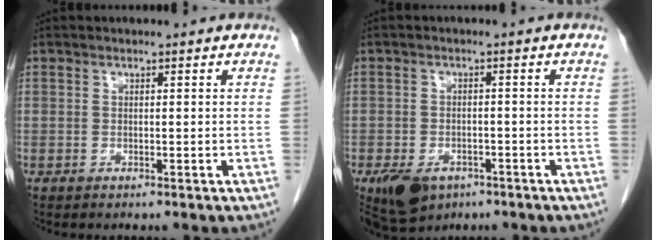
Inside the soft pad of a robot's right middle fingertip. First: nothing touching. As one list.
[{"total": 7.1, "force": [-4.3, 4.4, 3.6], "torque": [-0.065, -0.004, -0.062]}]